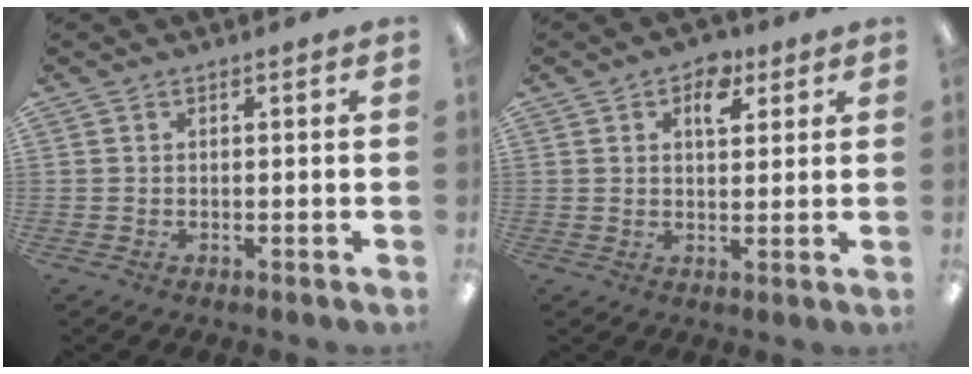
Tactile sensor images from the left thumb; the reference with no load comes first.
{"total": 6.5, "force": [2.9, 4.0, 4.3], "torque": [-0.035, -0.015, 0.043]}